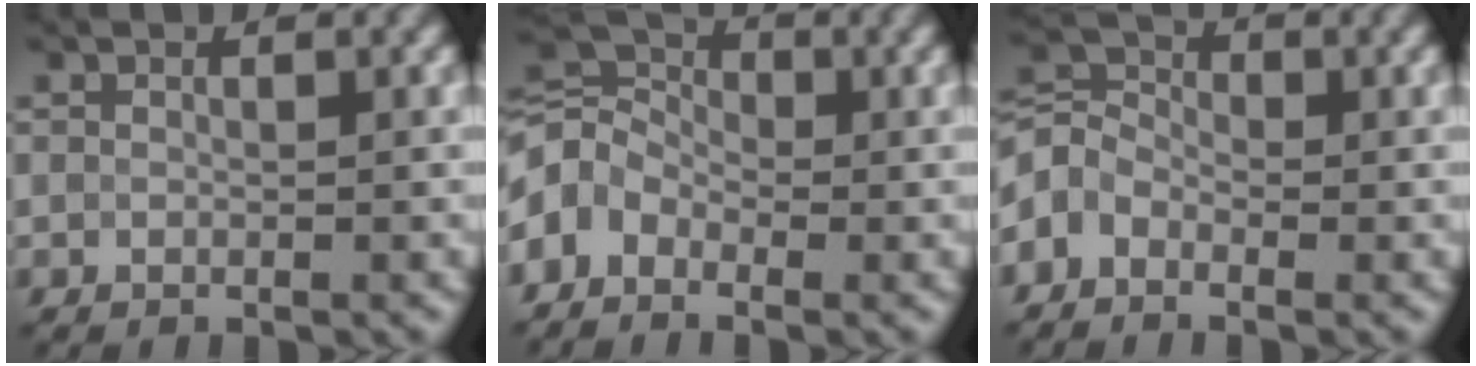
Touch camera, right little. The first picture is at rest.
{"total": 4.3, "force": [-1.8, 3.1, 2.2], "torque": [-0.044, 0.012, -0.056]}
{"total": 3.1, "force": [-1.7, 2.2, 1.3], "torque": [-0.026, 0.008, -0.050]}